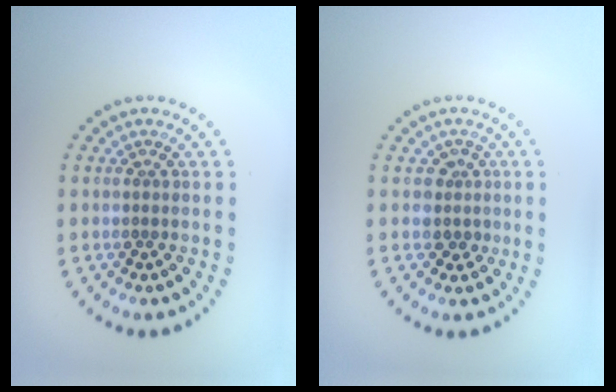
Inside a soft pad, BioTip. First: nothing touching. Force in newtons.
{"total": 1.8, "press": 1.5, "slide": 1.1}